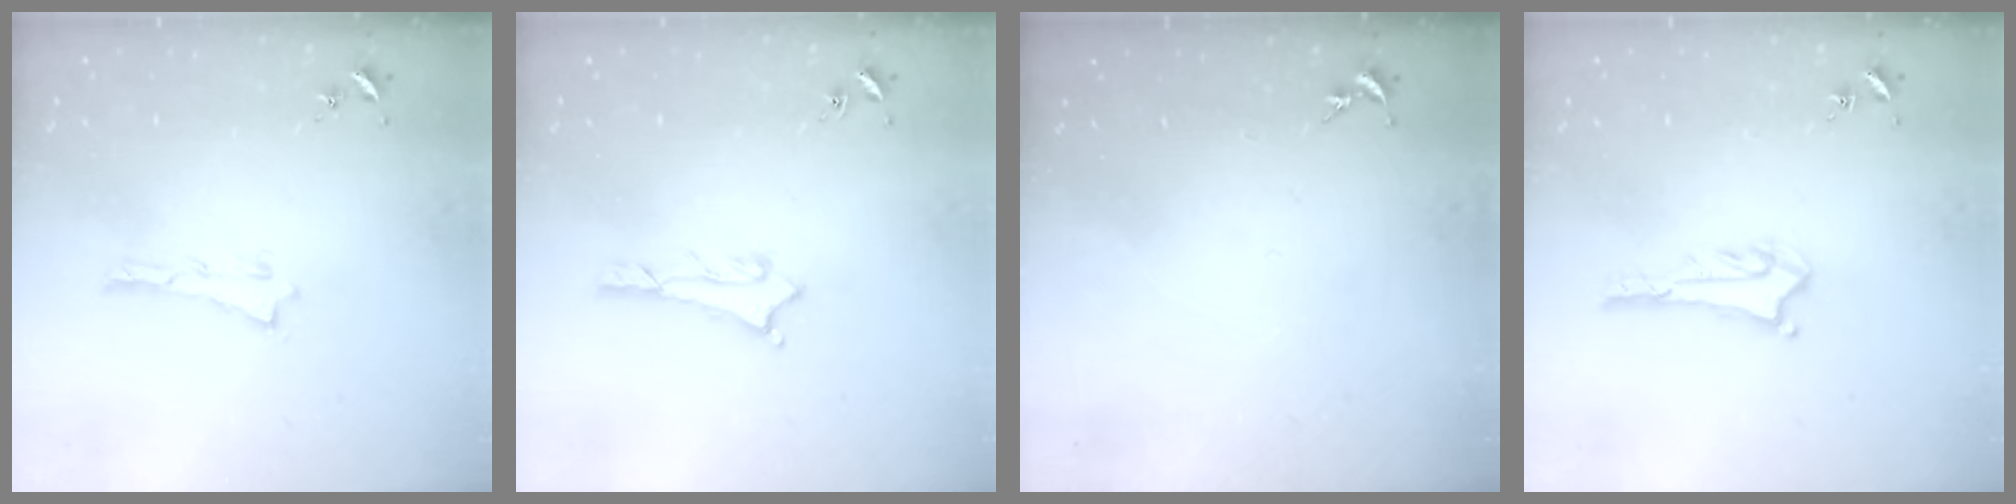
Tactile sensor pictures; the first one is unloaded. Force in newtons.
{"total": 1.1, "press": 1.0, "slide": 0.1}
{"total": 0.0}
{"total": 2.8, "press": 2.8, "slide": 0.2}